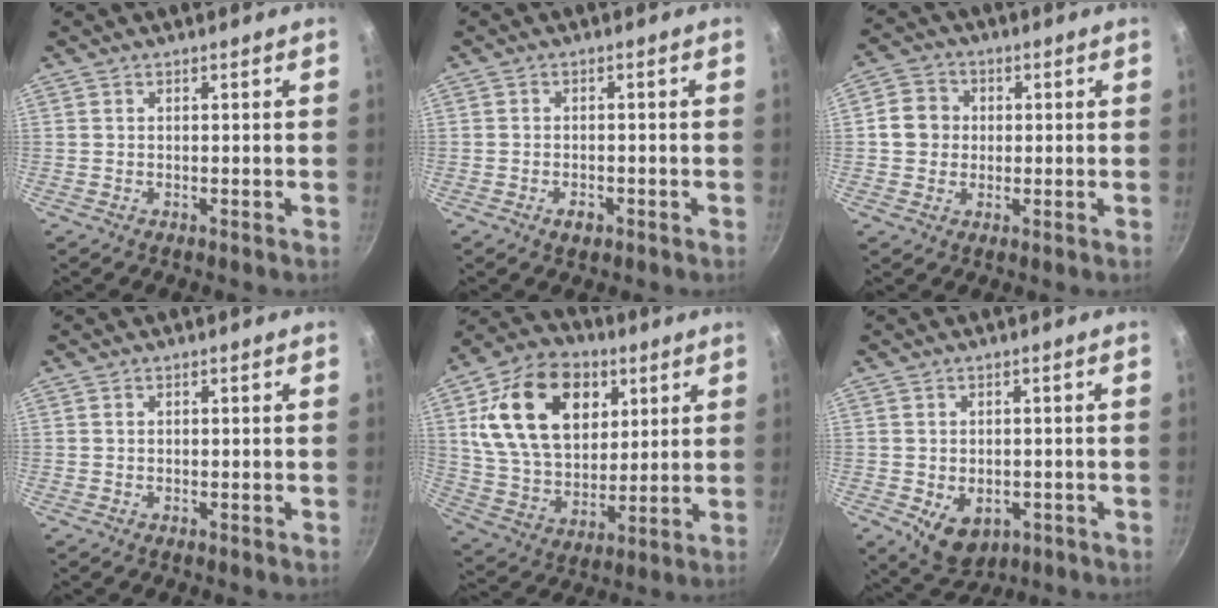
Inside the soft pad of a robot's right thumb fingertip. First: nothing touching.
{"total": 2.5, "force": [-1.3, 1.5, 1.4], "torque": [-0.022, 0.010, -0.021]}
{"total": 6.2, "force": [0.4, 5.7, 2.5], "torque": [-0.018, 0.008, -0.006]}
{"total": 0.6, "force": [0.2, 0.5, 0.3], "torque": [-0.004, 0.003, 0.004]}
{"total": 22.8, "force": [7.7, 15.6, 14.8], "torque": [-0.236, -0.013, 0.134]}
{"total": 7.1, "force": [-1.9, 5.1, 4.6], "torque": [-0.050, -0.004, -0.013]}